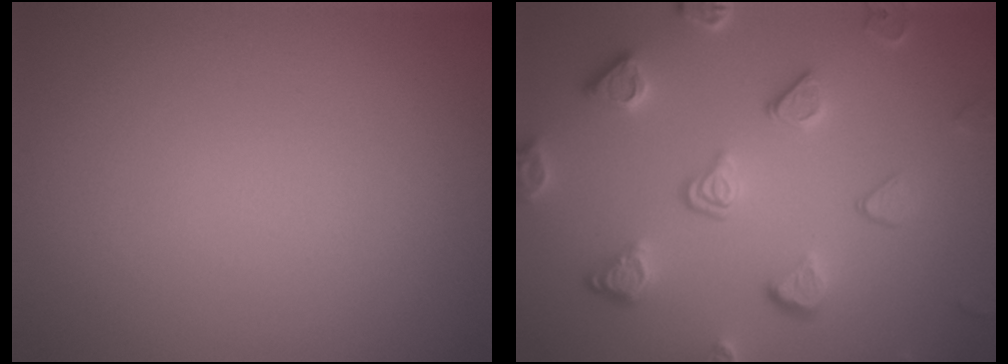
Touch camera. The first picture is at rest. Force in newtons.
{"total": 5.4, "press": 4.1, "slide": 3.4}